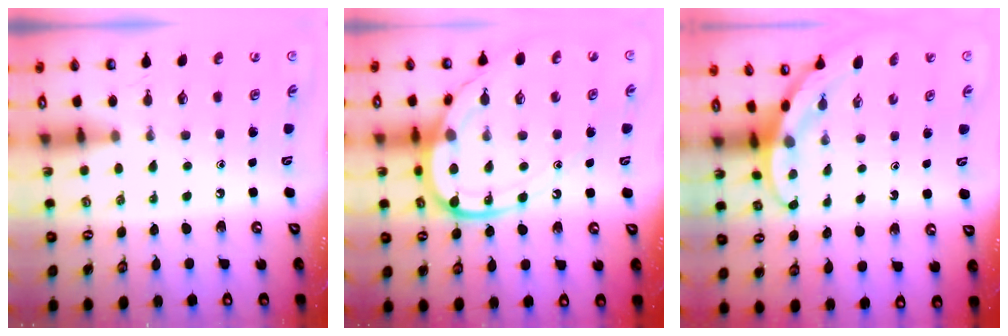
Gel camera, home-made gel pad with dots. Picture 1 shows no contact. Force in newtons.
{"total": 15.0, "press": 14.9, "slide": 1.8}
{"total": 3.0, "press": 3.0, "slide": 0.1}